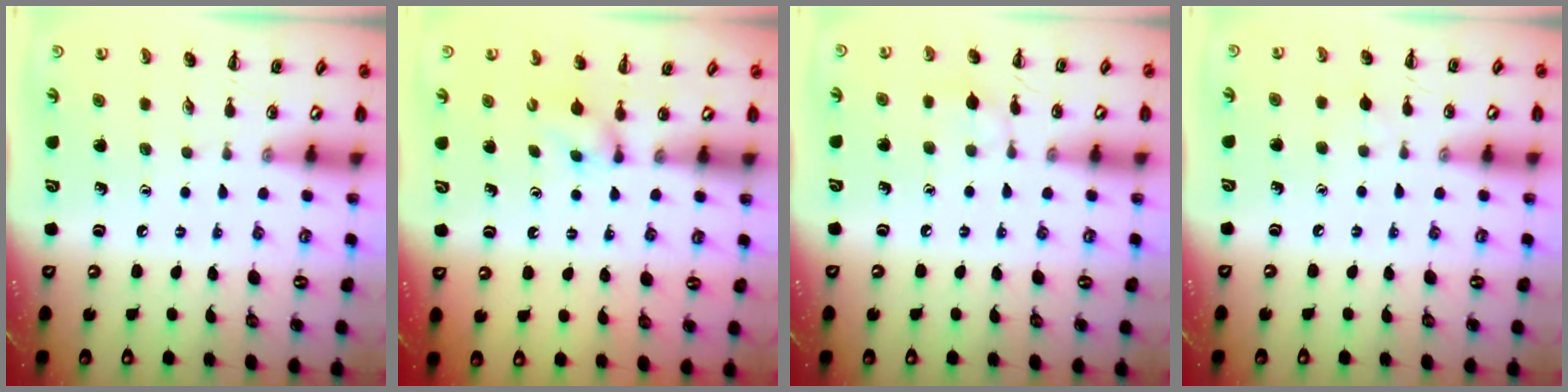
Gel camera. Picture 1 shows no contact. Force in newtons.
{"total": 2.5, "press": 2.3, "slide": 1.0}
{"total": 5.6, "press": 5.3, "slide": 1.8}
{"total": 2.6, "press": 2.3, "slide": 1.1}